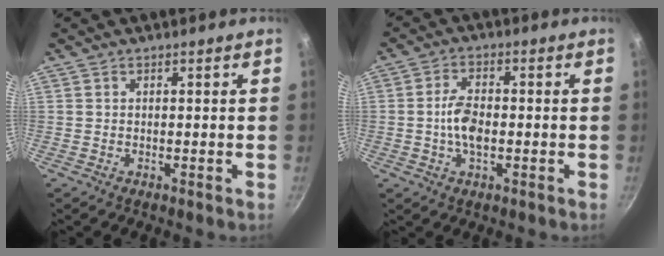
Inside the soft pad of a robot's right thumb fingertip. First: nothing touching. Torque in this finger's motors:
{"motor_torque": [1.28, 0.83, 1.06, -0.78, 0.06]}